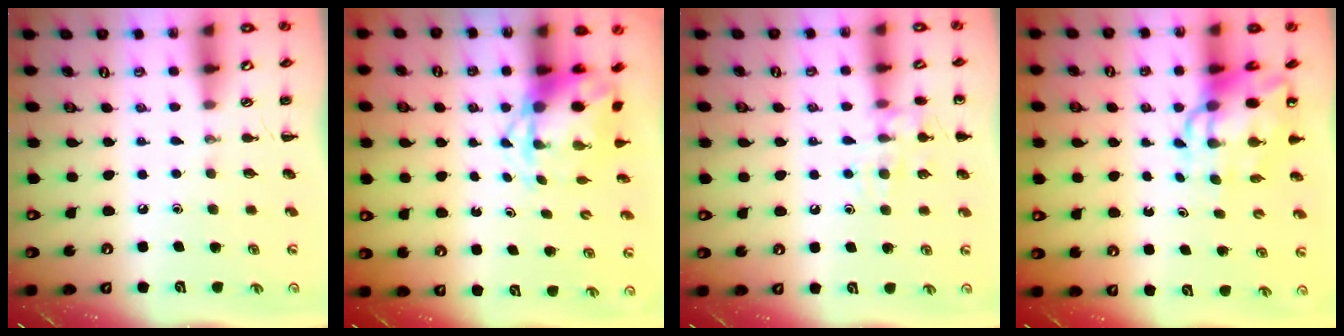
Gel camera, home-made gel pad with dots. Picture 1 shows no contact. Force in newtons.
{"total": 5.4, "press": 5.3, "slide": 0.7}
{"total": 10.8, "press": 10.7, "slide": 1.4}
{"total": 9.8, "press": 9.4, "slide": 2.9}